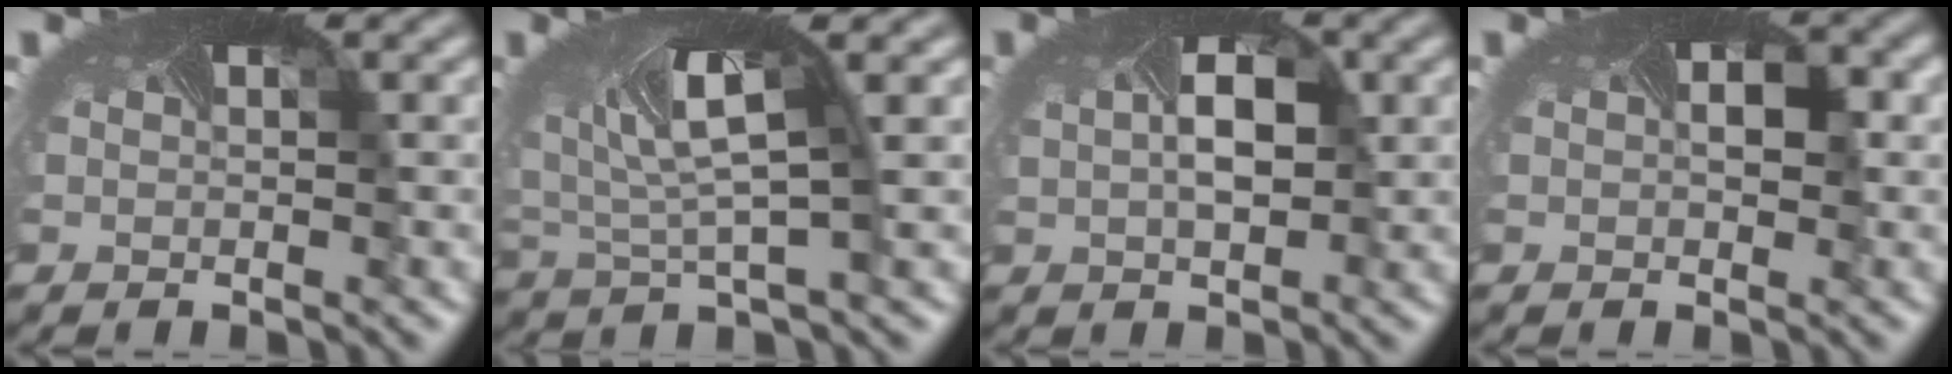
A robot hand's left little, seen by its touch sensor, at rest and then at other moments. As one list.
[{"total": 4.7, "force": [1.3, 1.7, 4.1], "torque": [-0.103, -0.003, 0.020]}, {"total": 2.9, "force": [0.5, 1.7, 2.3], "torque": [-0.055, 0.000, 0.007]}, {"total": 2.8, "force": [0.2, 1.6, 2.2], "torque": [-0.030, 0.004, 0.007]}]